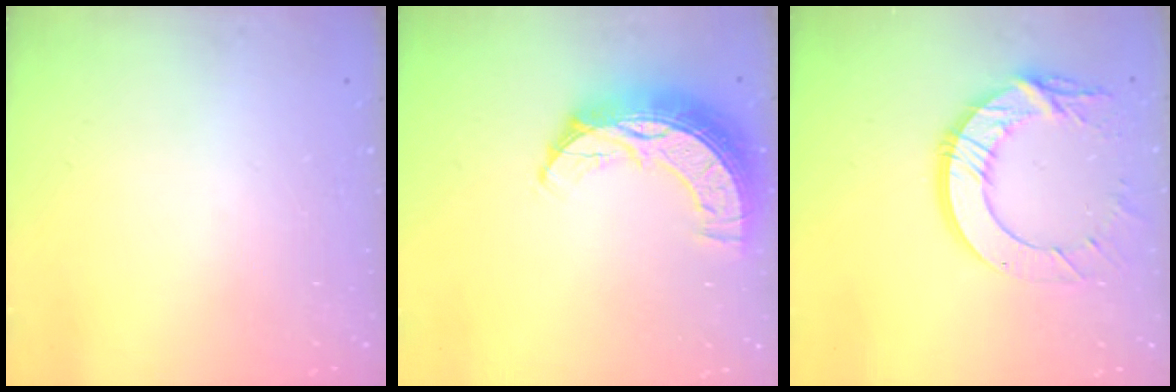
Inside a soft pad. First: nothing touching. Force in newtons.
{"total": 13.4, "press": 13.3, "slide": 0.9}
{"total": 14.5, "press": 14.5, "slide": 1.3}